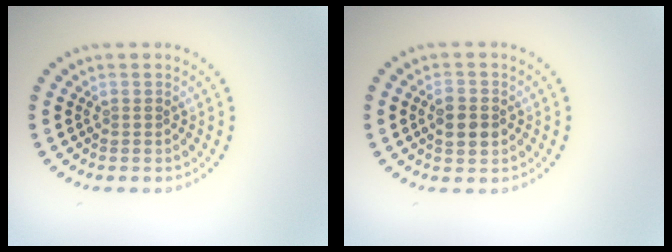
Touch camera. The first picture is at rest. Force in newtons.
{"total": 2.9, "press": 2.9, "slide": 0.1}